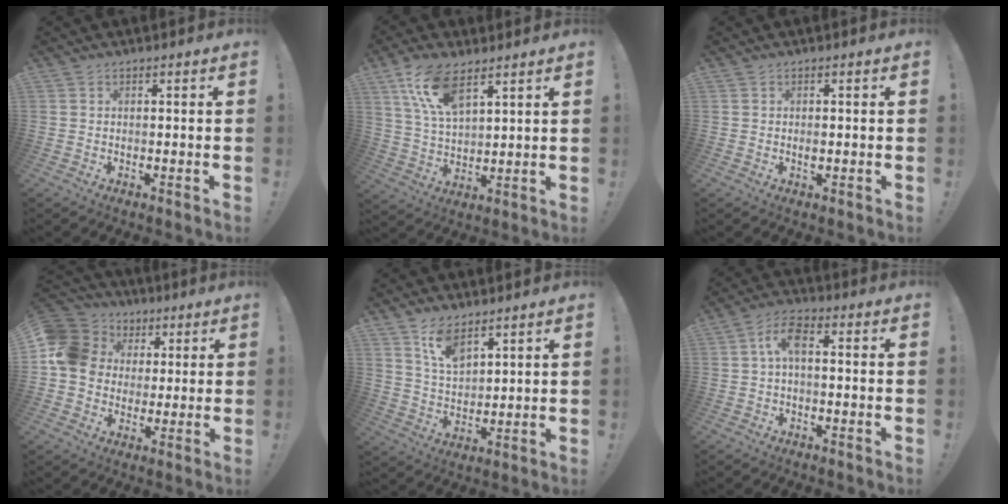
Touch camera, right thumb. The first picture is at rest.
{"total": 12.6, "force": [8.0, 5.3, 8.1], "torque": [-0.166, -0.028, 0.147]}
{"total": 1.0, "force": [-0.2, 0.5, 0.9], "torque": [-0.007, -0.002, -0.005]}
{"total": 13.5, "force": [2.6, 11.8, 6.1], "torque": [-0.105, -0.003, 0.055]}
{"total": 8.8, "force": [6.7, 3.8, 4.3], "torque": [-0.085, -0.037, 0.125]}
{"total": 6.5, "force": [0.4, 2.5, 6.0], "torque": [-0.127, 0.004, 0.006]}